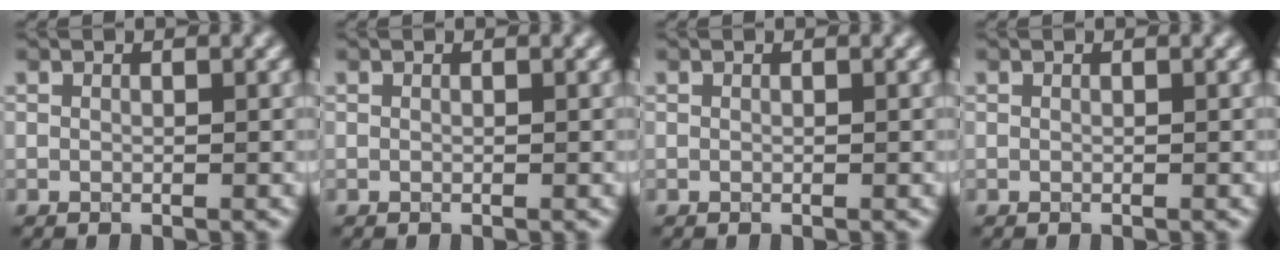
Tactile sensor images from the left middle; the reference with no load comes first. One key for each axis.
{"total": 0.0}
{"total": 0.0}
{"total": 0.0}